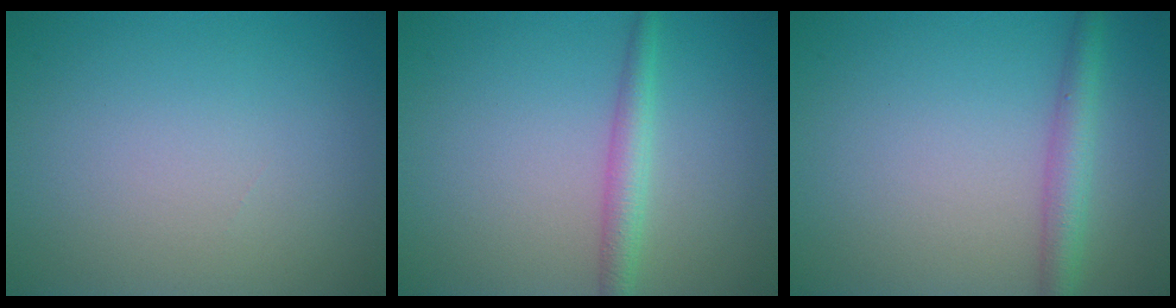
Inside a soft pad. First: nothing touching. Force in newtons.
{"total": 2.3, "press": 2.3, "slide": 0.0}
{"total": 2.9, "press": 2.9, "slide": 0.1}